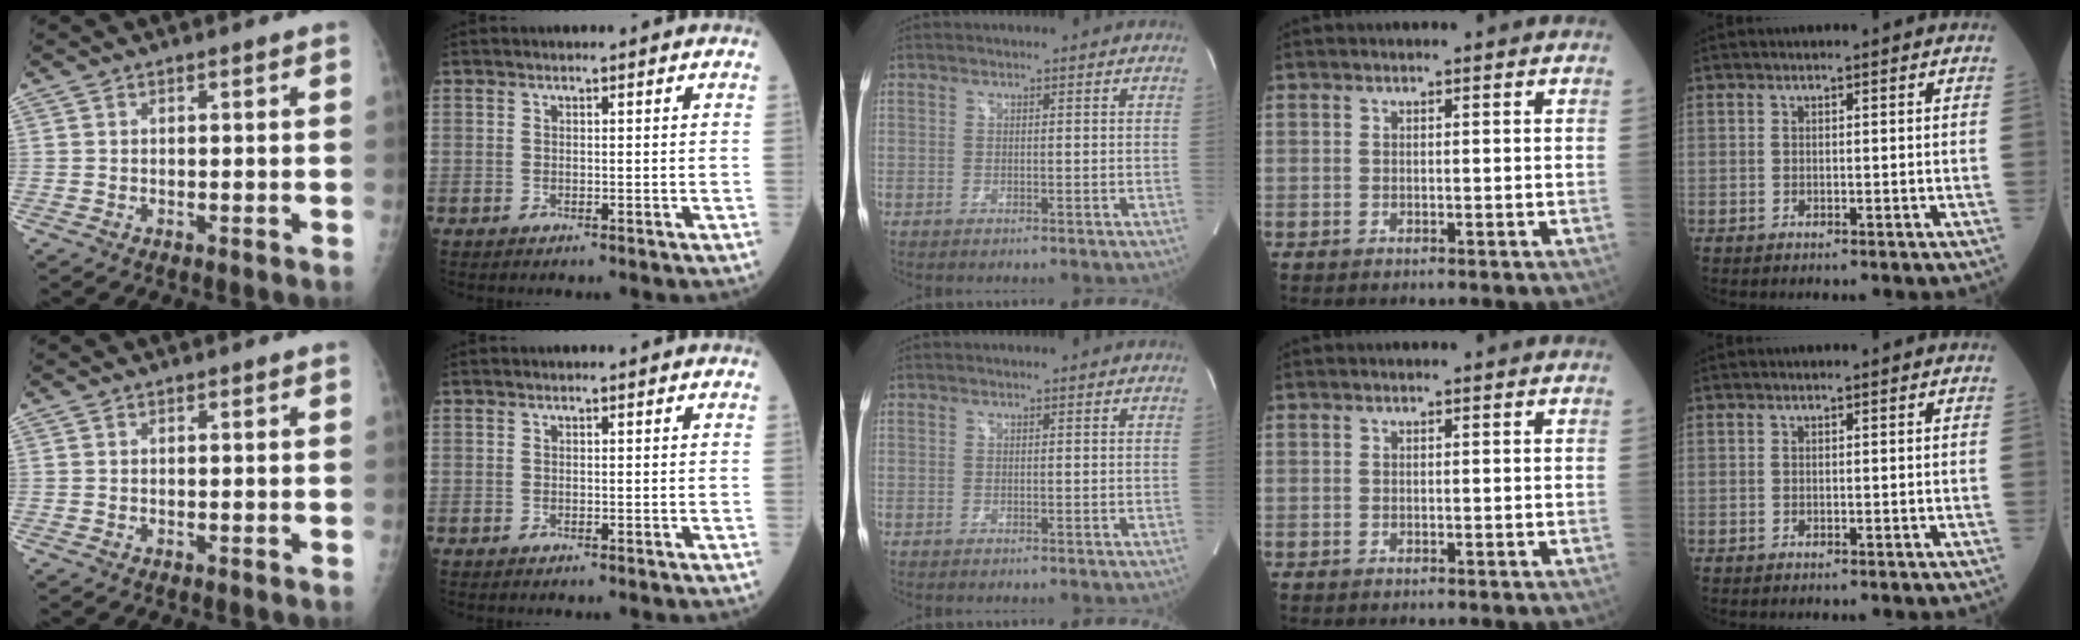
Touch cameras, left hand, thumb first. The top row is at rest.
{}